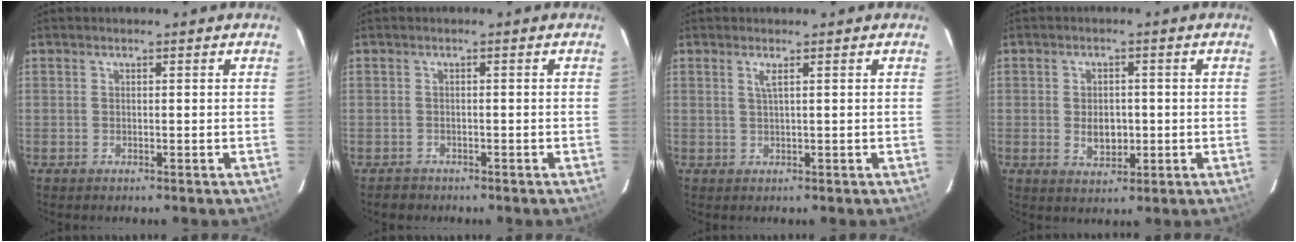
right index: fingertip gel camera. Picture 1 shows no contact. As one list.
[{"total": 1.8, "force": [-1.5, 1.1, -0.1], "torque": [-0.003, 0.001, -0.021]}, {"total": 1.3, "force": [0.5, -0.4, 1.1], "torque": [-0.022, 0.000, 0.009]}, {"total": 4.7, "force": [-0.6, 3.2, 3.5], "torque": [-0.061, 0.000, -0.002]}]